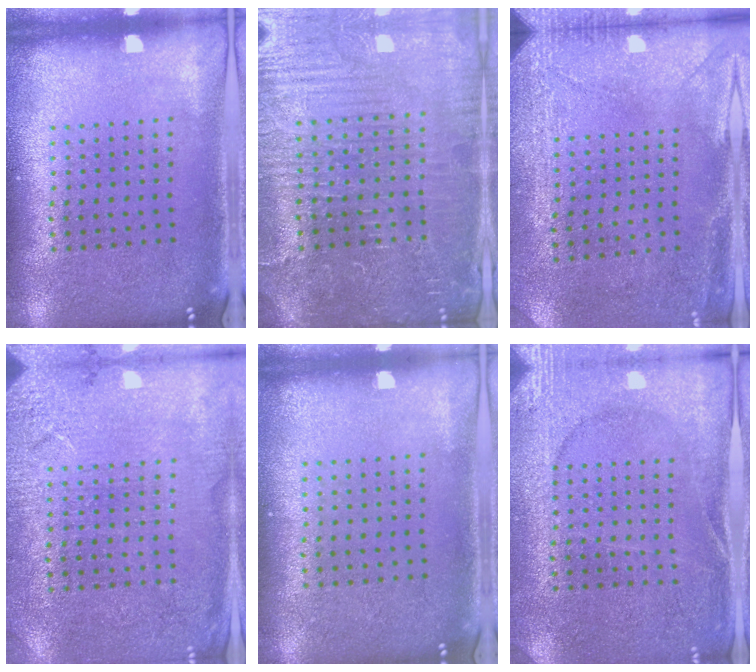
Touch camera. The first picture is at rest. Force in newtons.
{"total": 4.4, "press": 4.2, "slide": 1.2}
{"total": 2.9, "press": 2.5, "slide": 1.5}
{"total": 2.5, "press": 2.5, "slide": 0.2}
{"total": 0.0}
{"total": 2.7, "press": 2.7, "slide": 0.2}